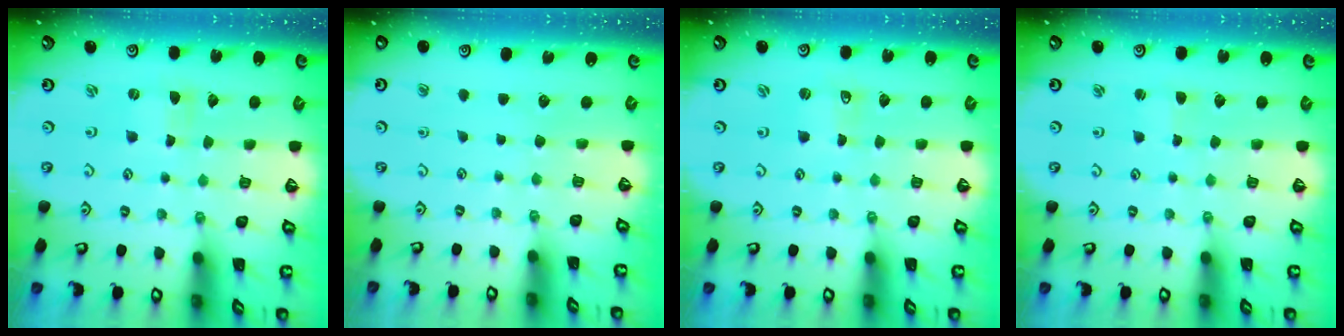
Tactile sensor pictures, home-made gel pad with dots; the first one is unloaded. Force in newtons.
{"total": 0.0}
{"total": 1.5, "press": 1.5, "slide": 0.1}
{"total": 1.4, "press": 1.4, "slide": 0.3}